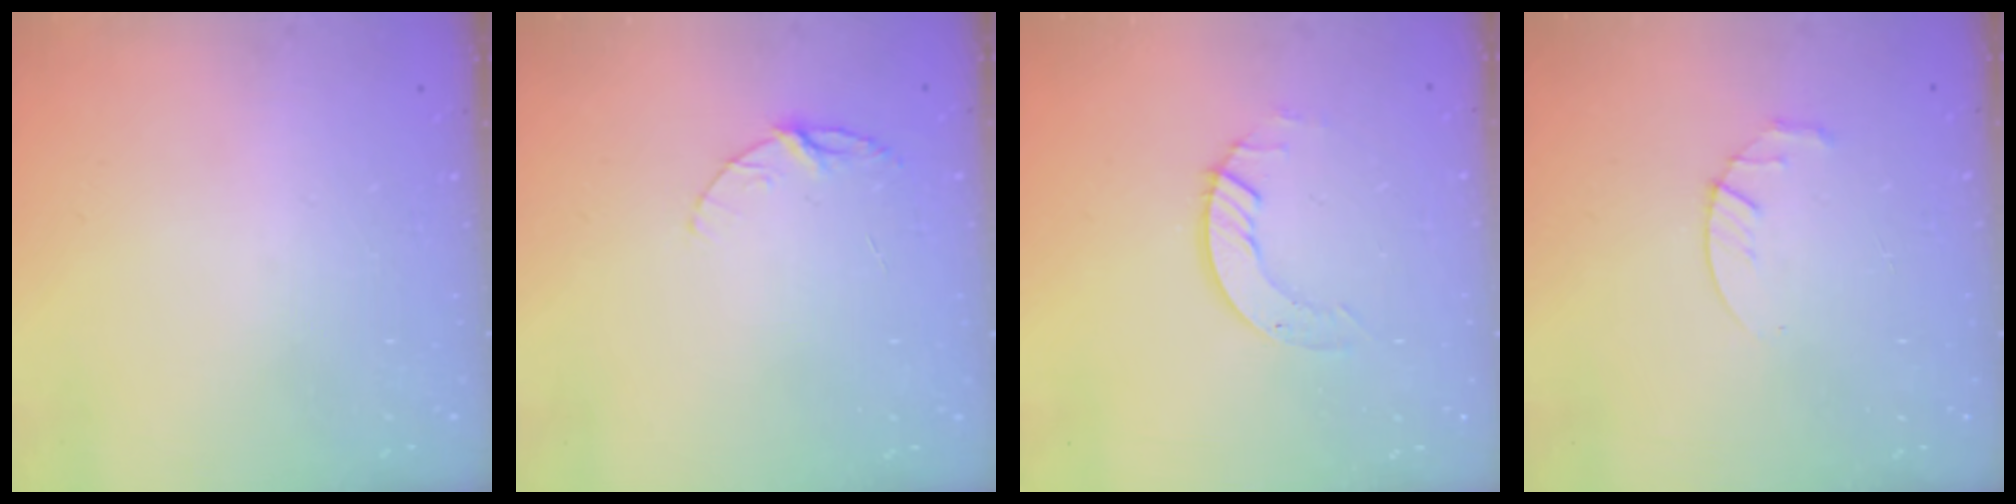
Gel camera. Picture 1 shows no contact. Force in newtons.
{"total": 6.0, "press": 6.0, "slide": 0.6}
{"total": 4.5, "press": 4.5, "slide": 0.4}
{"total": 3.0, "press": 2.9, "slide": 0.5}